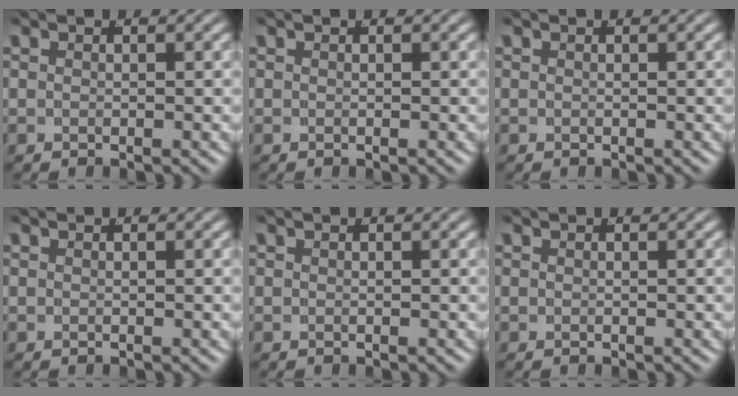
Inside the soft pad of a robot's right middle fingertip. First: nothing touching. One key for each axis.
{"total": 0.0}
{"total": 0.0}
{"total": 0.0}
{"total": 0.0}
{"total": 0.0}